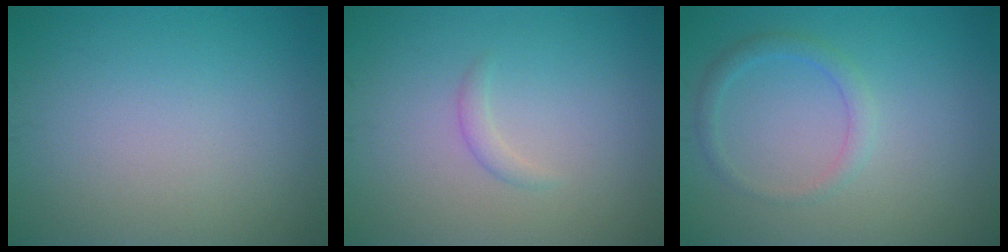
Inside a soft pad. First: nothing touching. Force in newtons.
{"total": 1.0, "press": 1.0, "slide": 0.0}
{"total": 1.8, "press": 1.8, "slide": 0.1}